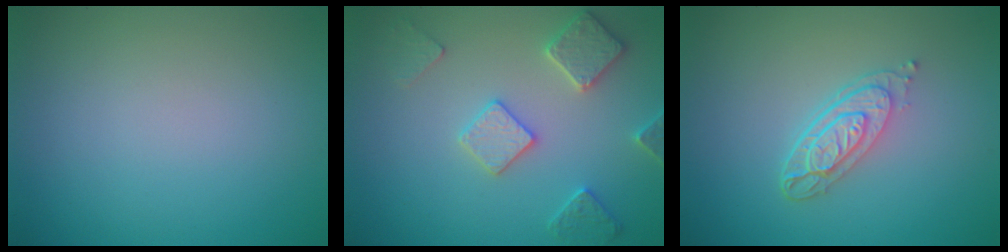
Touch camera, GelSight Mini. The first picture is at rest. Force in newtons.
{"total": 3.3, "press": 3.2, "slide": 0.8}
{"total": 3.9, "press": 2.8, "slide": 2.6}